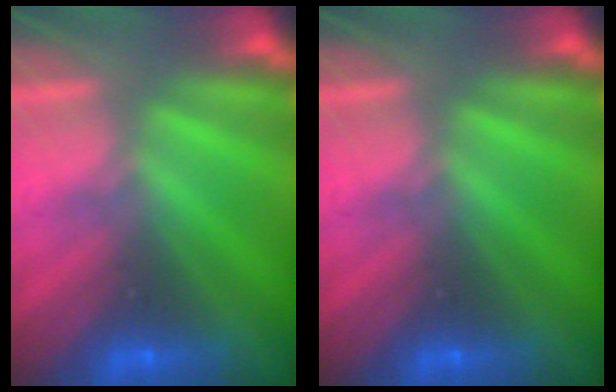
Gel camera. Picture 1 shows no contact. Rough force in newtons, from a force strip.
{"total": 0.0}